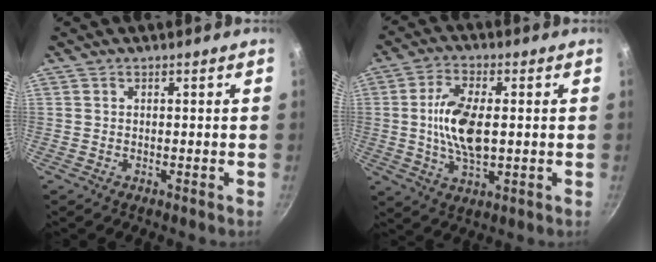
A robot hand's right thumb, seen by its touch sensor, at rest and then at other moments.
{"total": 11.1, "force": [0.5, 5.3, 9.7], "torque": [-0.184, 0.003, 0.010]}